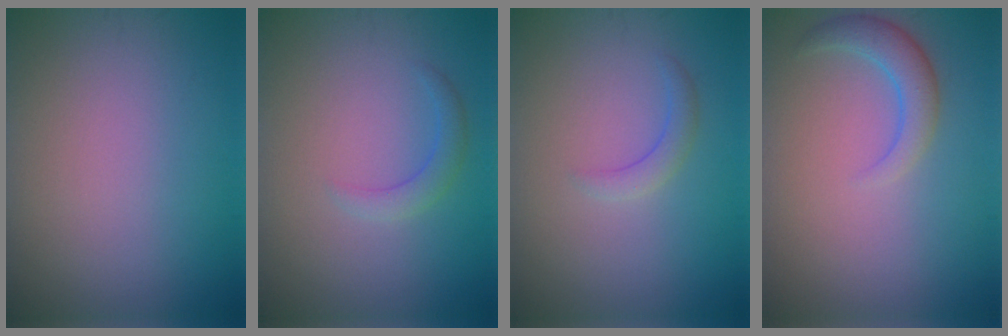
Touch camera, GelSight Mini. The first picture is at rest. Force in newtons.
{"total": 1.7, "press": 1.7, "slide": 0.1}
{"total": 1.5, "press": 1.5, "slide": 0.2}
{"total": 2.8, "press": 2.8, "slide": 0.3}